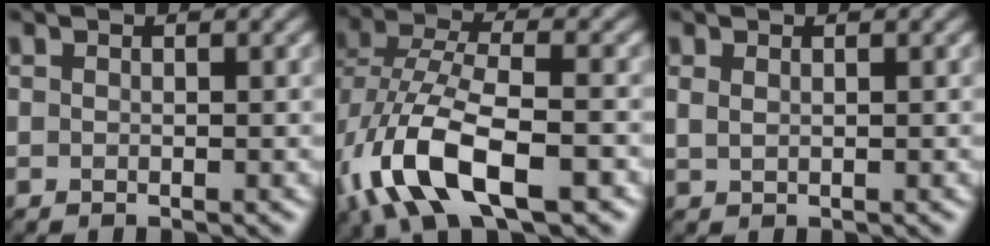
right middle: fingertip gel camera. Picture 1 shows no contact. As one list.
[{"total": 11.0, "force": [-4.8, 5.2, 8.4], "torque": [-0.178, -0.005, -0.088]}, {"total": 0.6, "force": [0.5, 0.3, 0.3], "torque": [-0.009, 0.000, 0.011]}]